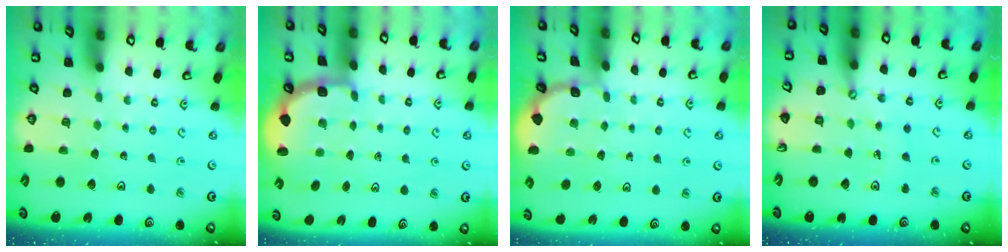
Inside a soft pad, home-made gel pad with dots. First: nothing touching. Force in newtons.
{"total": 2.9, "press": 2.3, "slide": 1.7}
{"total": 2.3, "press": 2.3, "slide": 0.1}
{"total": 6.7, "press": 6.7, "slide": 0.4}